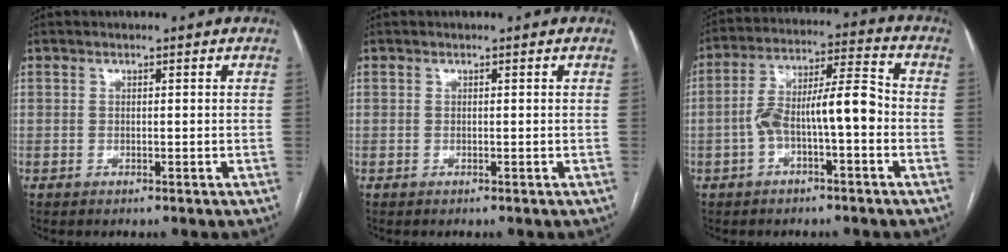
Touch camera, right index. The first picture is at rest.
{"total": 0.0}
{"total": 10.1, "force": [-2.3, 2.4, 9.6], "torque": [-0.171, 0.038, -0.037]}